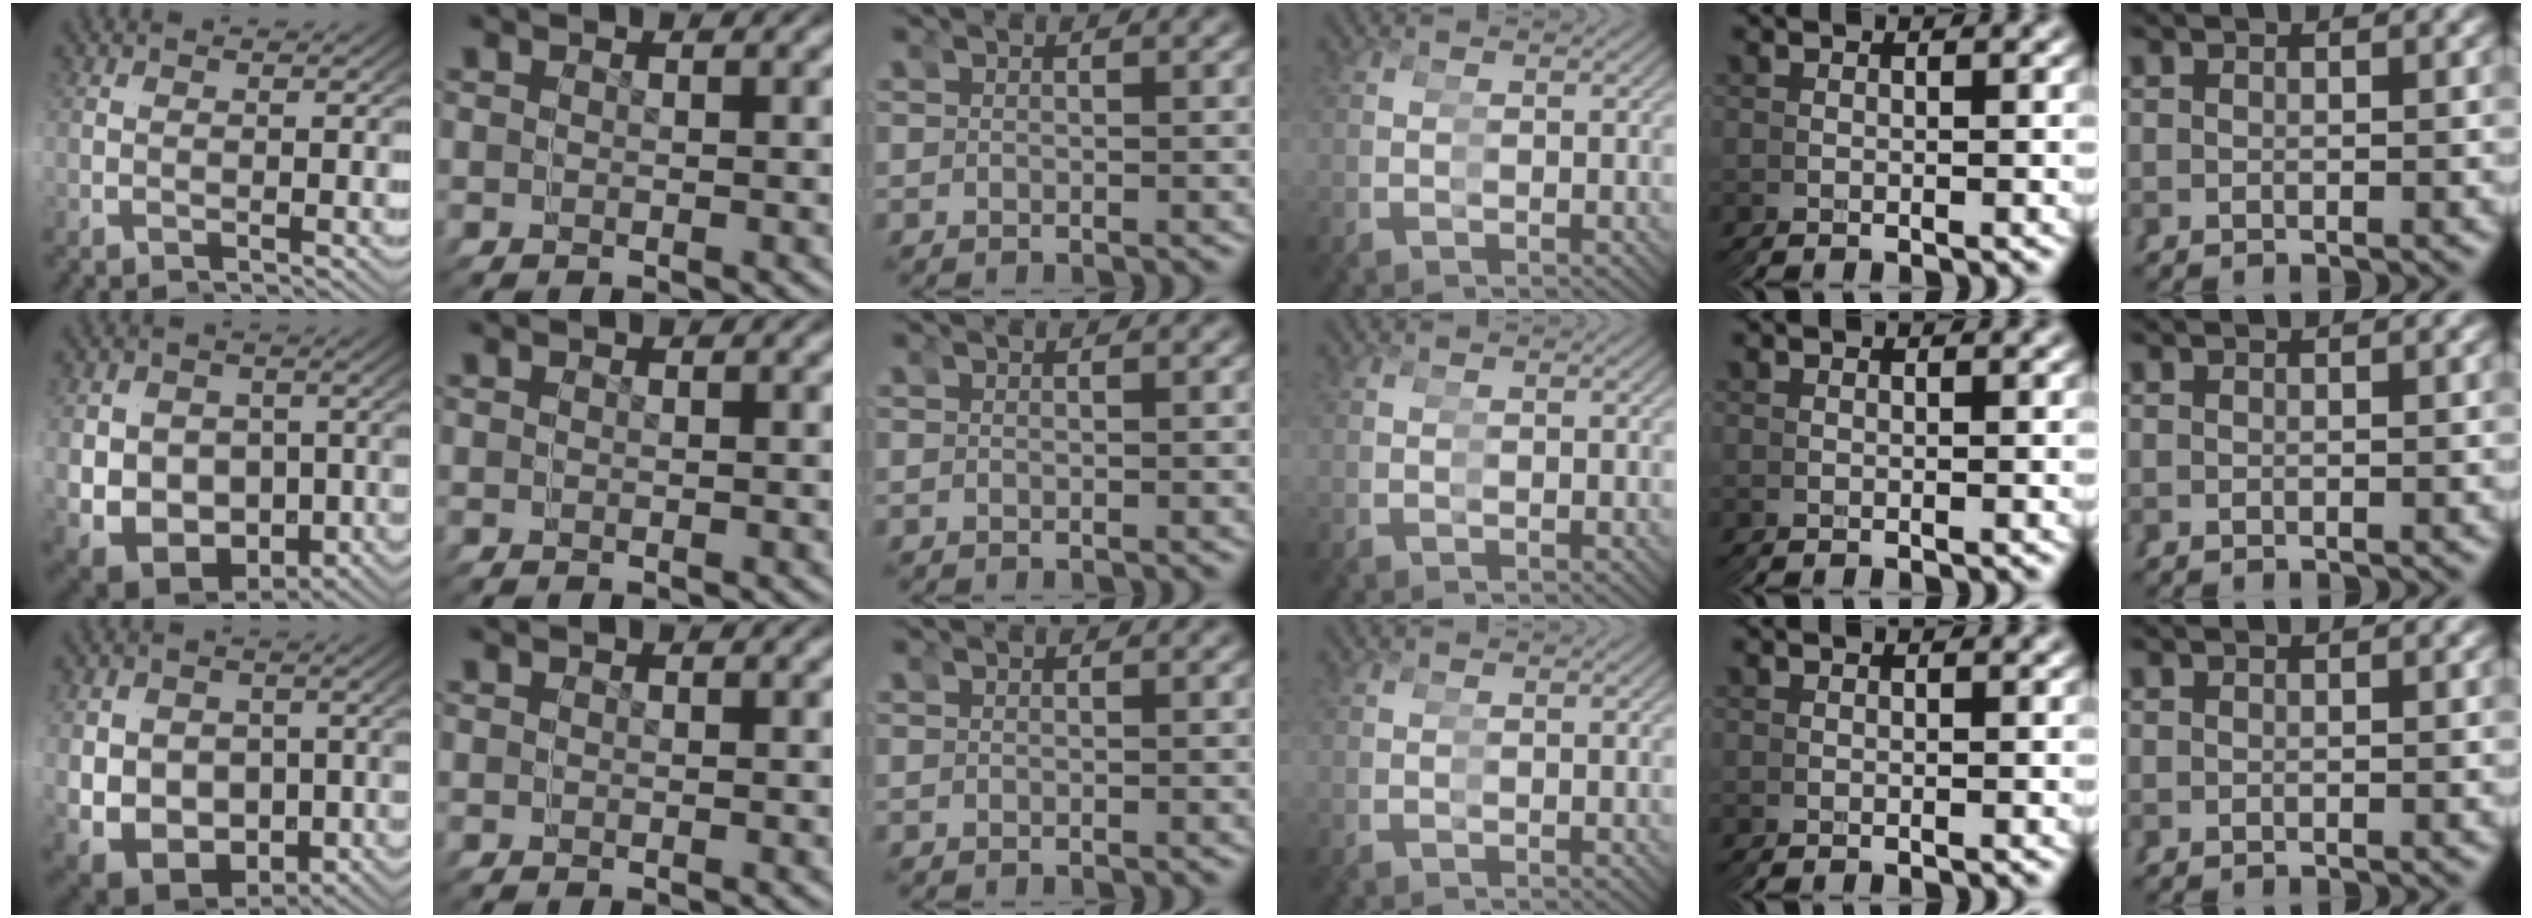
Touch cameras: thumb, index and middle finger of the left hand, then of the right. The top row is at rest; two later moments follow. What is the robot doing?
{"motion": "grasp_and_lifting", "object": "bandage"}